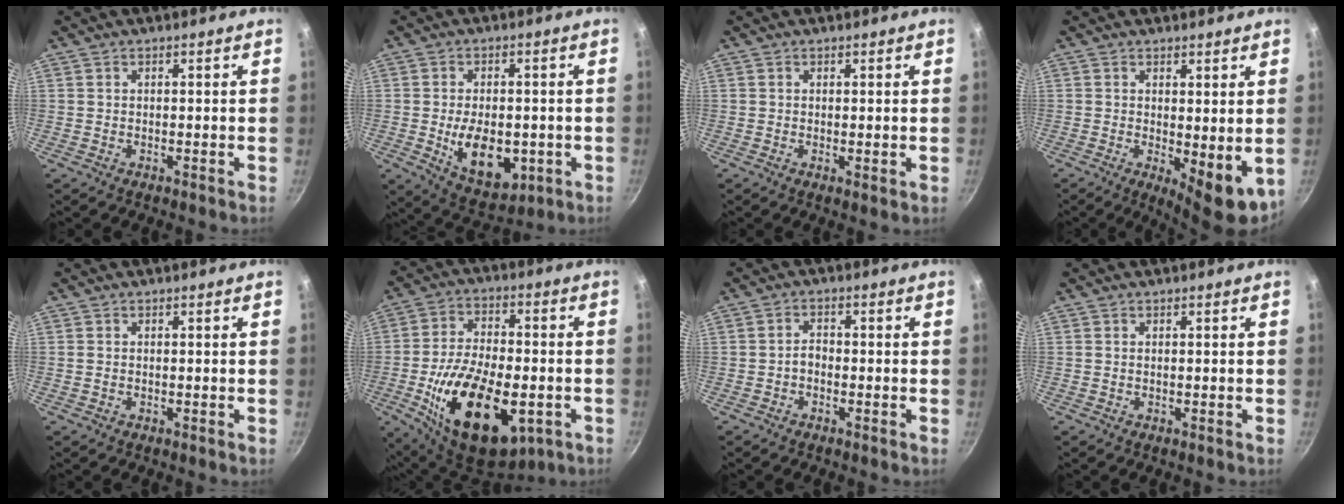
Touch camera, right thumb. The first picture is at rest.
{"total": 12.2, "force": [-2.4, 7.3, 9.4], "torque": [-0.122, -0.009, -0.021]}
{"total": 0.8, "force": [0.2, 0.2, 0.8], "torque": [-0.011, -0.009, 0.000]}
{"total": 7.6, "force": [0.1, 3.1, 7.0], "torque": [-0.084, -0.017, 0.010]}
{"total": 0.5, "force": [-0.1, 0.5, 0.3], "torque": [-0.004, 0.001, -0.003]}
{"total": 24.4, "force": [-7.1, 13.1, 19.3], "torque": [-0.317, 0.013, -0.105]}
{"total": 2.0, "force": [-1.0, 1.3, 1.3], "torque": [-0.017, 0.017, -0.021]}
{"total": 0.0}